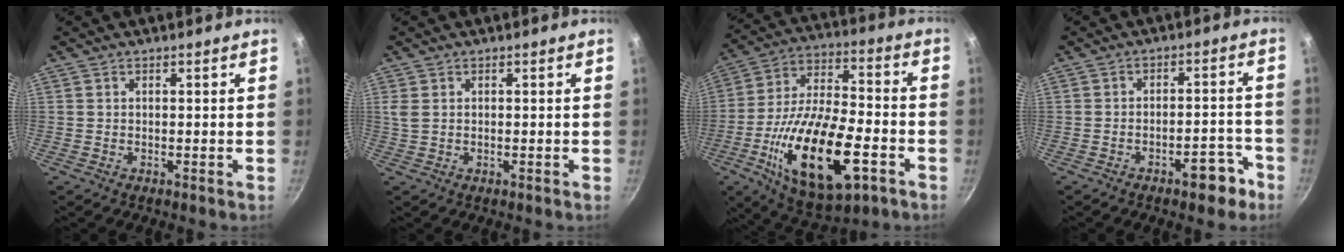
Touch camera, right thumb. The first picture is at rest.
{"total": 1.8, "force": [0.3, 1.0, 1.4], "torque": [-0.028, -0.001, 0.008]}
{"total": 24.5, "force": [-8.6, 10.9, 20.2], "torque": [-0.344, 0.022, -0.140]}
{"total": 6.8, "force": [-4.3, 2.7, 4.5], "torque": [-0.037, 0.044, -0.048]}